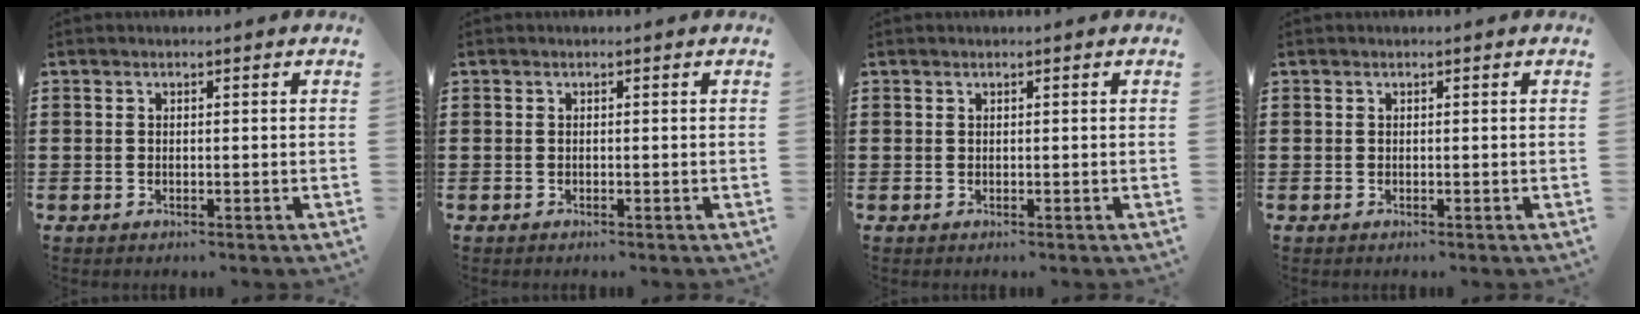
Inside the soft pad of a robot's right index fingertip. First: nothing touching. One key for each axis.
{"total": 0.0}
{"total": 0.0}
{"total": 0.0}